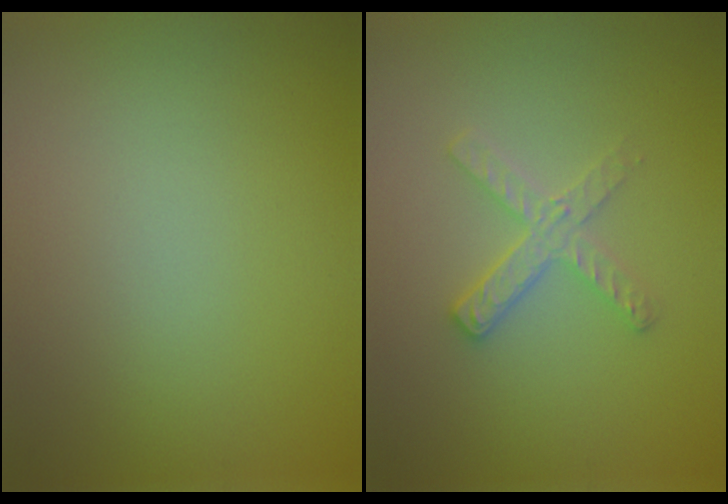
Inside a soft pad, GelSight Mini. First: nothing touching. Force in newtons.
{"total": 2.6, "press": 2.5, "slide": 0.4}